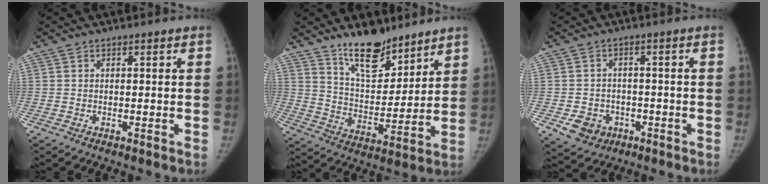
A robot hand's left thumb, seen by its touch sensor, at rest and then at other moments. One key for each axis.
{"total": 13.3, "fx": 10.4, "fy": 5.4, "fz": 6.4, "tx": -0.070, "ty": -0.081, "tz": 0.186}
{"total": 6.1, "fx": -2.3, "fy": 5.2, "fz": 2.1, "tx": -0.019, "ty": 0.013, "tz": -0.025}